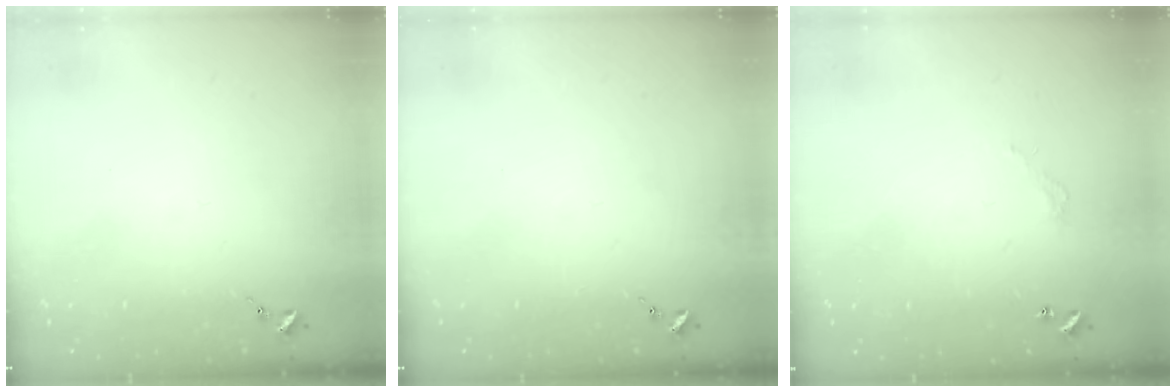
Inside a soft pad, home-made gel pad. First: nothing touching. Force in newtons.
{"total": 0.0}
{"total": 2.7, "press": 2.7, "slide": 0.2}